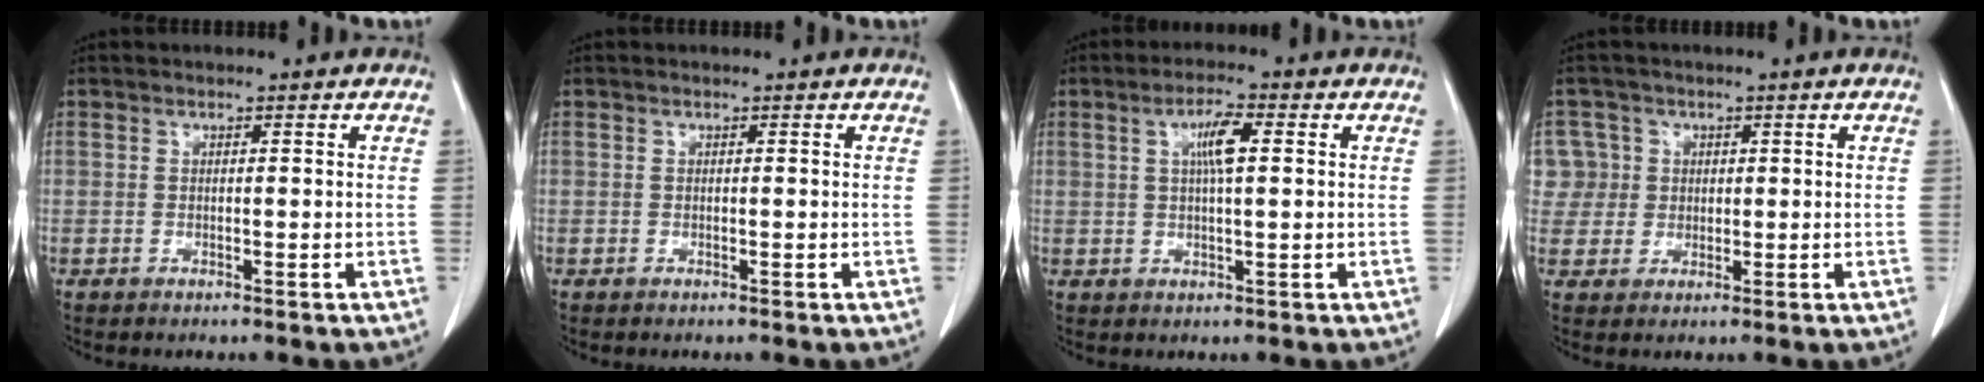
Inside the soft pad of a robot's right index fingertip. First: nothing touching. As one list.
[{"total": 0.0}, {"total": 4.7, "force": [1.3, 0.8, 4.5], "torque": [-0.082, 0.005, 0.024]}, {"total": 5.6, "force": [1.5, 5.4, -0.2], "torque": [0.017, 0.018, 0.034]}]